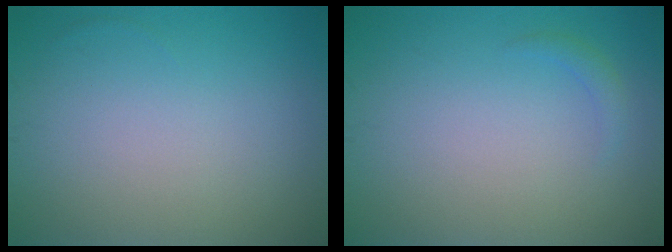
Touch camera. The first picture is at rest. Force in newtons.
{"total": 0.9, "press": 0.9, "slide": 0.0}